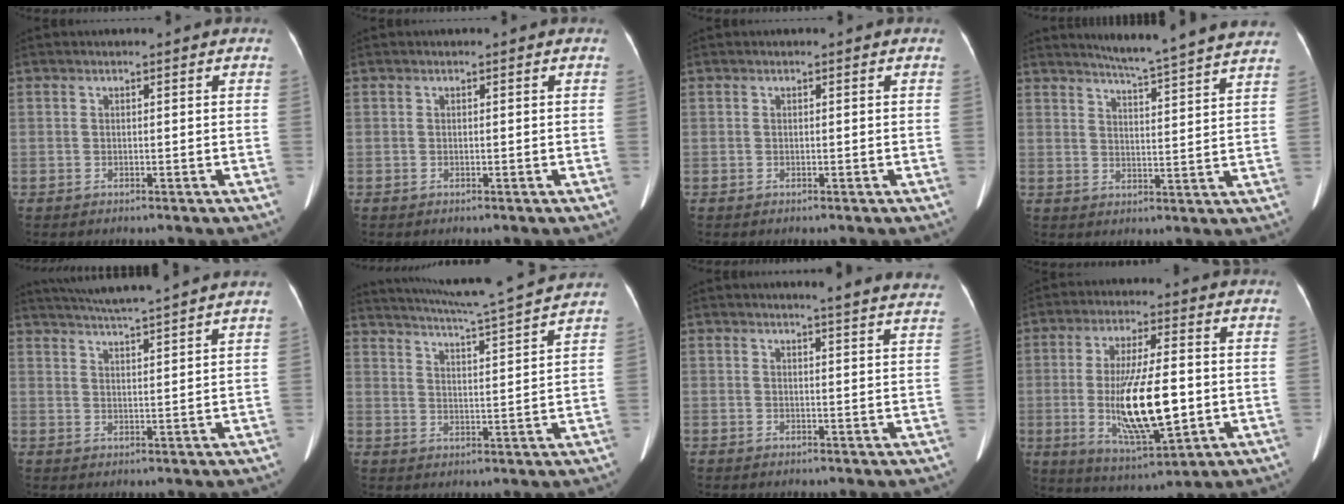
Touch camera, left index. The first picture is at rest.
{"total": 0.0}
{"total": 0.0}
{"total": 15.7, "force": [14.5, -0.9, 6.0], "torque": [-0.095, -0.029, 0.178]}
{"total": 11.9, "force": [10.7, -1.2, 5.1], "torque": [-0.091, 0.015, 0.151]}
{"total": 15.2, "force": [14.2, -1.6, 5.3], "torque": [-0.107, -0.013, 0.196]}
{"total": 12.0, "force": [11.4, 0.2, 3.9], "torque": [-0.034, -0.040, 0.106]}
{"total": 14.4, "force": [-1.8, 3.3, 13.9], "torque": [-0.259, -0.015, -0.023]}